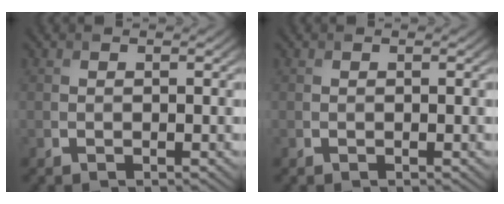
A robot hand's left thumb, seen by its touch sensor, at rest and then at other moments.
{"total": 0.0}